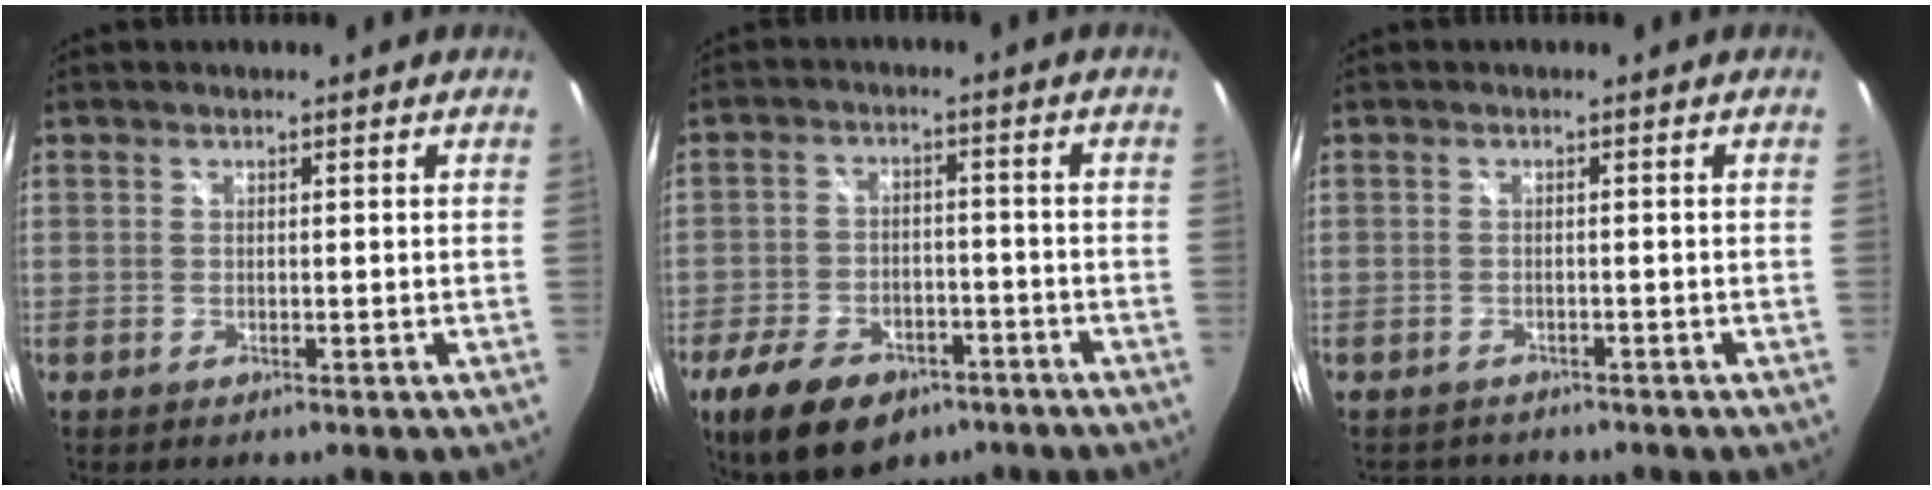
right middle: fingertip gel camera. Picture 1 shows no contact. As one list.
[{"total": 15.4, "force": [-9.7, 8.6, 8.3], "torque": [-0.190, -0.012, -0.154]}, {"total": 3.9, "force": [-3.4, 1.7, 0.7], "torque": [-0.016, -0.007, -0.051]}]